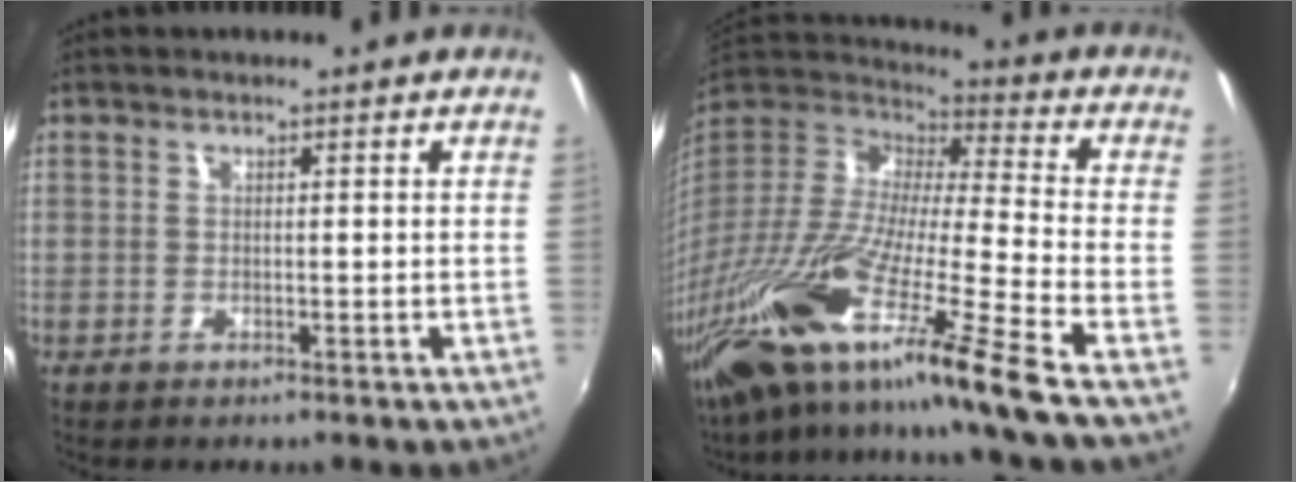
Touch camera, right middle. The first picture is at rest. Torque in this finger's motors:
{"motor_torque": [1.14, -0.99, 1.05, 0.21]}